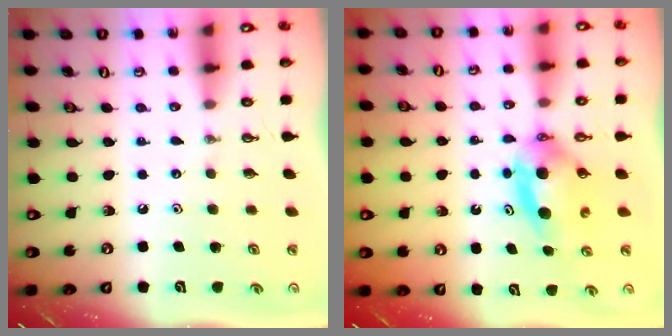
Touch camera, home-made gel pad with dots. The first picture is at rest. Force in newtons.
{"total": 6.6, "press": 6.2, "slide": 2.5}